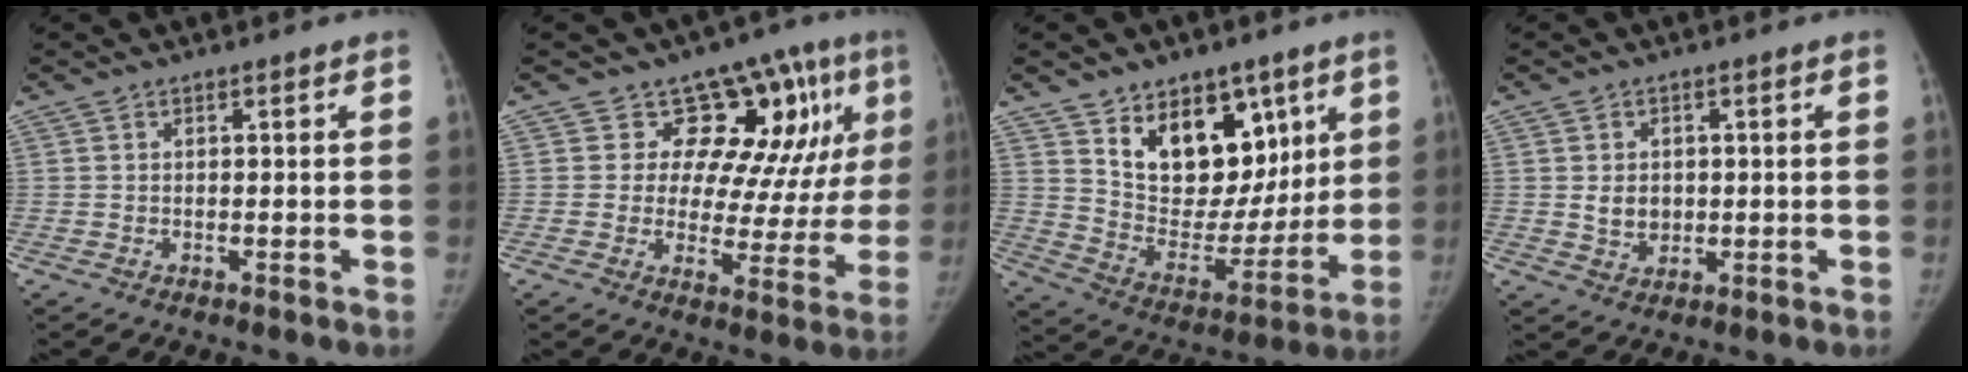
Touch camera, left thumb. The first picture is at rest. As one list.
[{"total": 15.2, "force": [8.0, 9.1, 9.2], "torque": [-0.056, -0.031, 0.097]}, {"total": 18.5, "force": [9.4, 11.8, 10.7], "torque": [-0.104, -0.060, 0.167]}, {"total": 4.2, "force": [0.3, 3.4, 2.4], "torque": [-0.022, -0.004, 0.012]}]